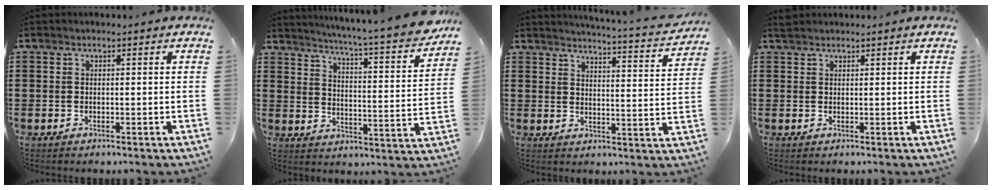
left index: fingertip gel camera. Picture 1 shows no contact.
{"total": 5.8, "force": [5.0, -0.8, 2.8], "torque": [-0.061, -0.050, 0.073]}
{"total": 3.9, "force": [3.7, -0.4, 1.1], "torque": [-0.031, -0.034, 0.057]}
{"total": 1.1, "force": [1.0, 0.4, 0.1], "torque": [-0.005, 0.002, 0.020]}